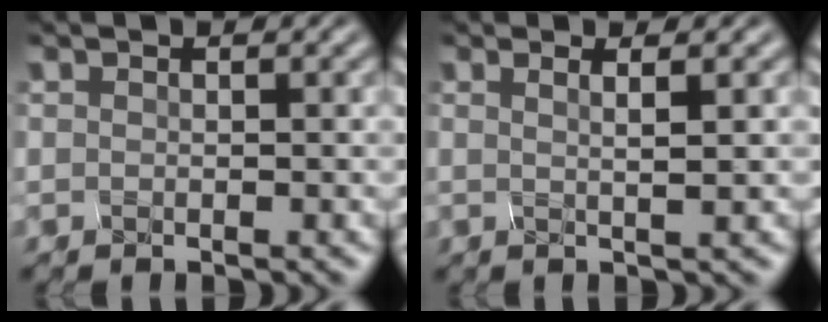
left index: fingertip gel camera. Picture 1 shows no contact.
{"total": 1.8, "force": [0.6, 0.3, 1.6], "torque": [-0.021, 0.016, -0.005]}